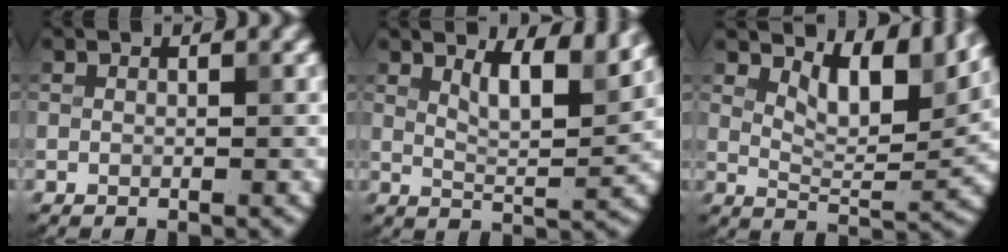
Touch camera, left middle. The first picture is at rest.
{"total": 5.2, "force": [3.1, 1.6, 3.8], "torque": [-0.061, 0.000, 0.049]}
{"total": 5.7, "force": [3.4, 2.2, 4.0], "torque": [-0.071, -0.010, 0.052]}